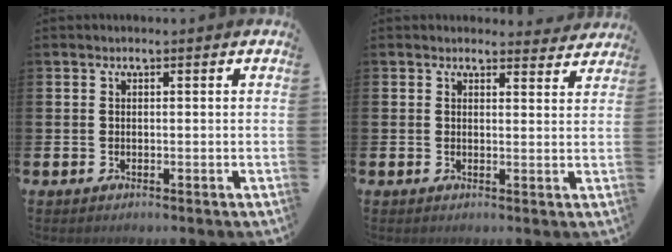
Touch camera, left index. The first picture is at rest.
{"total": 2.5, "force": [2.4, 0.6, 0.0], "torque": [0.014, -0.016, 0.039]}